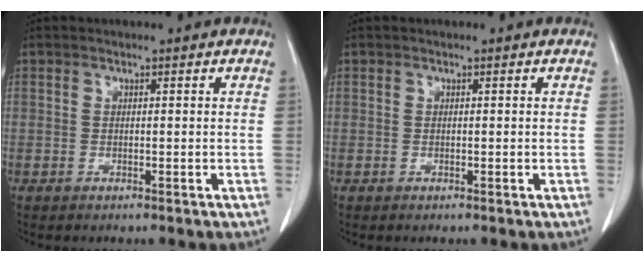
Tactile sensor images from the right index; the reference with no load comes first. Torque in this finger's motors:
{"motor_torque": [0.00, 0.00, 0.00, 0.00]}